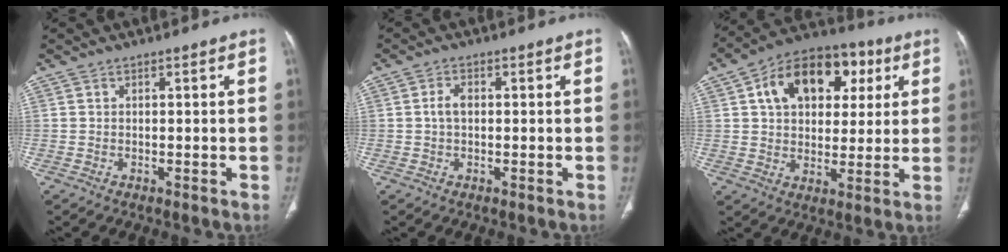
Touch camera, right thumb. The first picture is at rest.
{"total": 2.4, "force": [0.0, 1.4, 1.9], "torque": [-0.039, 0.007, -0.002]}
{"total": 17.9, "force": [5.9, 11.9, 12.0], "torque": [-0.146, 0.010, 0.088]}